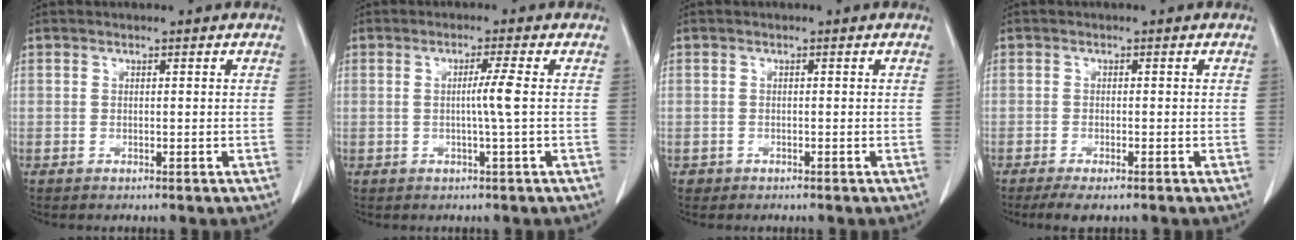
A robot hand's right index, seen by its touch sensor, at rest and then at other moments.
{"total": 3.1, "force": [-0.1, -1.0, 3.0], "torque": [-0.052, -0.002, -0.002]}
{"total": 1.0, "force": [-0.6, 0.8, -0.1], "torque": [-0.008, 0.004, -0.009]}
{"total": 4.0, "force": [-2.9, 1.0, 2.5], "torque": [-0.038, -0.008, -0.041]}